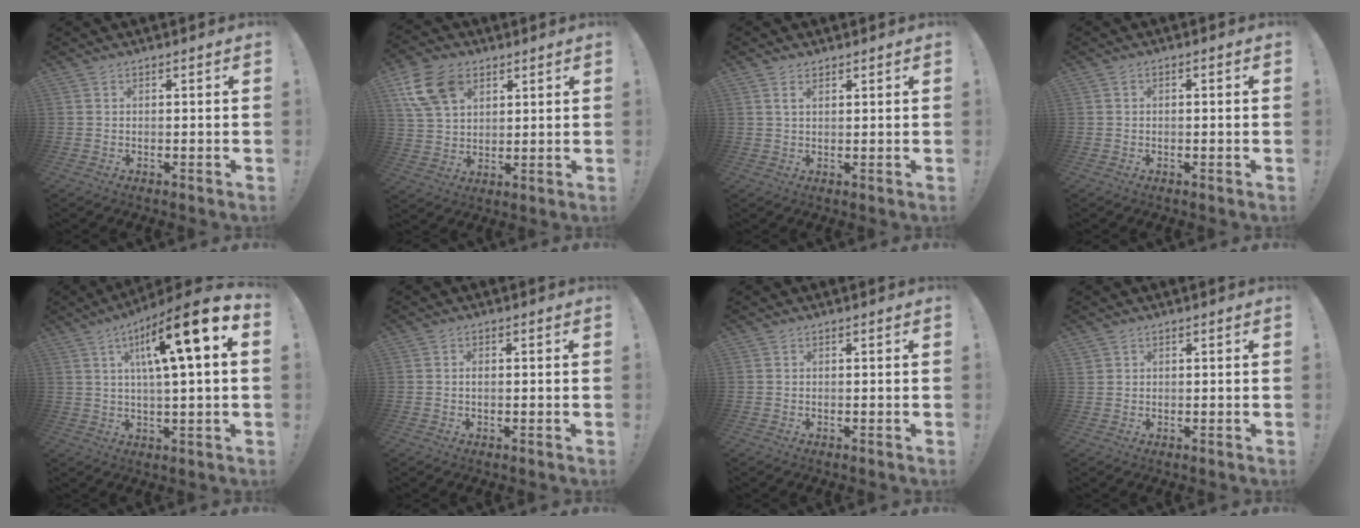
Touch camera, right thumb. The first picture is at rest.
{"total": 14.4, "force": [6.6, 10.0, 8.0], "torque": [-0.150, -0.022, 0.131]}
{"total": 2.5, "force": [1.3, 1.3, 1.6], "torque": [-0.025, -0.001, 0.023]}
{"total": 0.9, "force": [-0.7, 0.2, 0.6], "torque": [-0.009, 0.002, -0.013]}
{"total": 15.9, "force": [5.4, 2.0, 14.8], "torque": [-0.243, -0.023, 0.069]}
{"total": 1.0, "force": [0.0, 0.5, 0.9], "torque": [-0.018, 0.003, 0.000]}
{"total": 0.0}
{"total": 1.1, "force": [0.7, 0.8, 0.2], "torque": [0.002, -0.002, 0.014]}